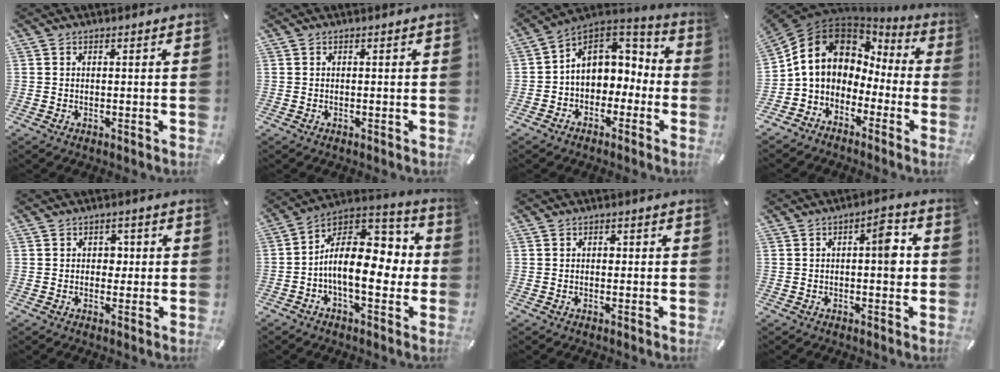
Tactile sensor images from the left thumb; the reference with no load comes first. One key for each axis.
{"total": 0.0}
{"total": 9.3, "fx": 1.0, "fy": 8.3, "fz": 4.1, "tx": -0.078, "ty": 0.002, "tz": 0.023}
{"total": 9.8, "fx": 1.0, "fy": 8.7, "fz": 4.5, "tx": -0.118, "ty": -0.011, "tz": 0.018}
{"total": 2.7, "fx": -0.1, "fy": 2.3, "fz": 1.5, "tx": -0.007, "ty": -0.002, "tz": -0.012}
{"total": 16.9, "fx": -1.4, "fy": 10.2, "fz": 13.4, "tx": -0.194, "ty": 0.003, "tz": -0.019}
{"total": 1.0, "fx": 0.0, "fy": 0.9, "fz": 0.5, "tx": -0.004, "ty": 0.001, "tz": -0.003}
{"total": 7.0, "fx": 0.2, "fy": 3.0, "fz": 6.3, "tx": -0.067, "ty": 0.001, "tz": -0.007}